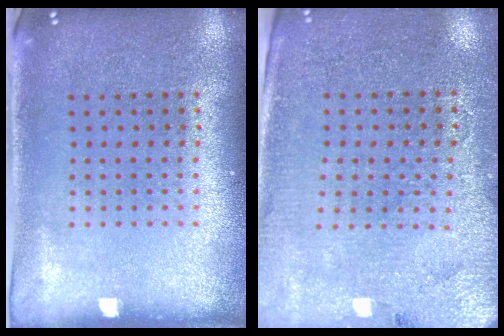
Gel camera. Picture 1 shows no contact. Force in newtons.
{"total": 3.0, "press": 2.8, "slide": 1.0}